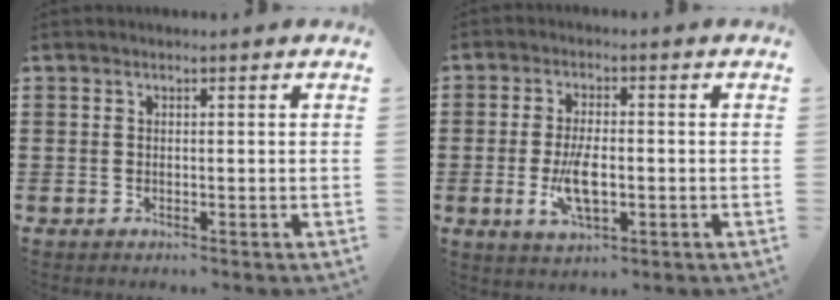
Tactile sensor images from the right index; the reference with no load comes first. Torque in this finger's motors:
{"motor_torque": [1.48, 0.66, 0.59, 0.13]}